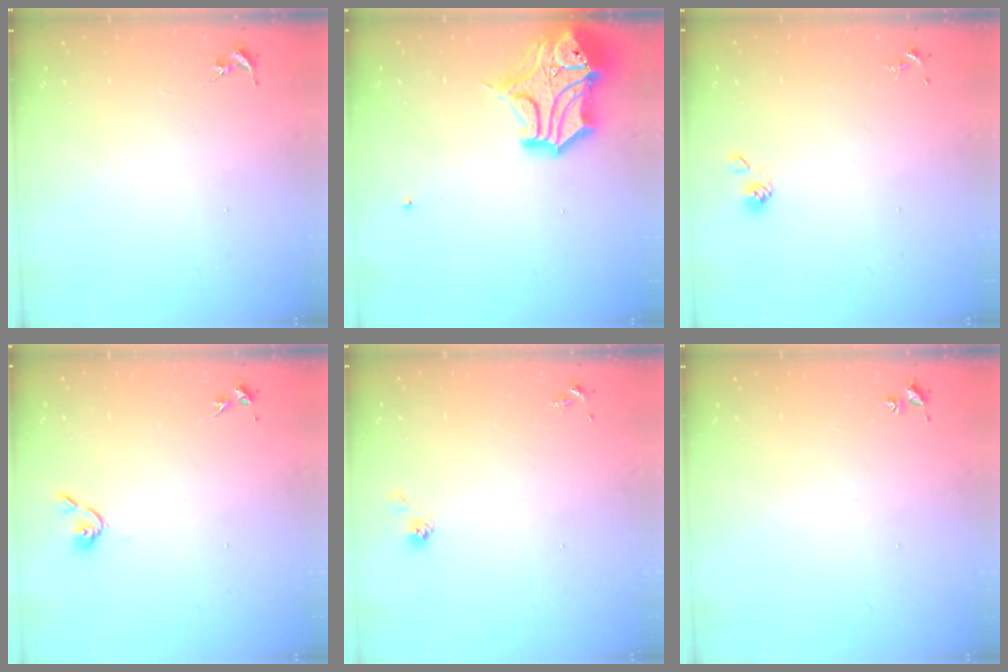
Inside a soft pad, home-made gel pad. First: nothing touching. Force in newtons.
{"total": 18.1, "press": 17.9, "slide": 2.4}
{"total": 3.8, "press": 3.5, "slide": 1.3}
{"total": 3.7, "press": 3.7, "slide": 0.7}
{"total": 5.7, "press": 5.7, "slide": 0.3}
{"total": 2.1, "press": 2.1, "slide": 0.2}